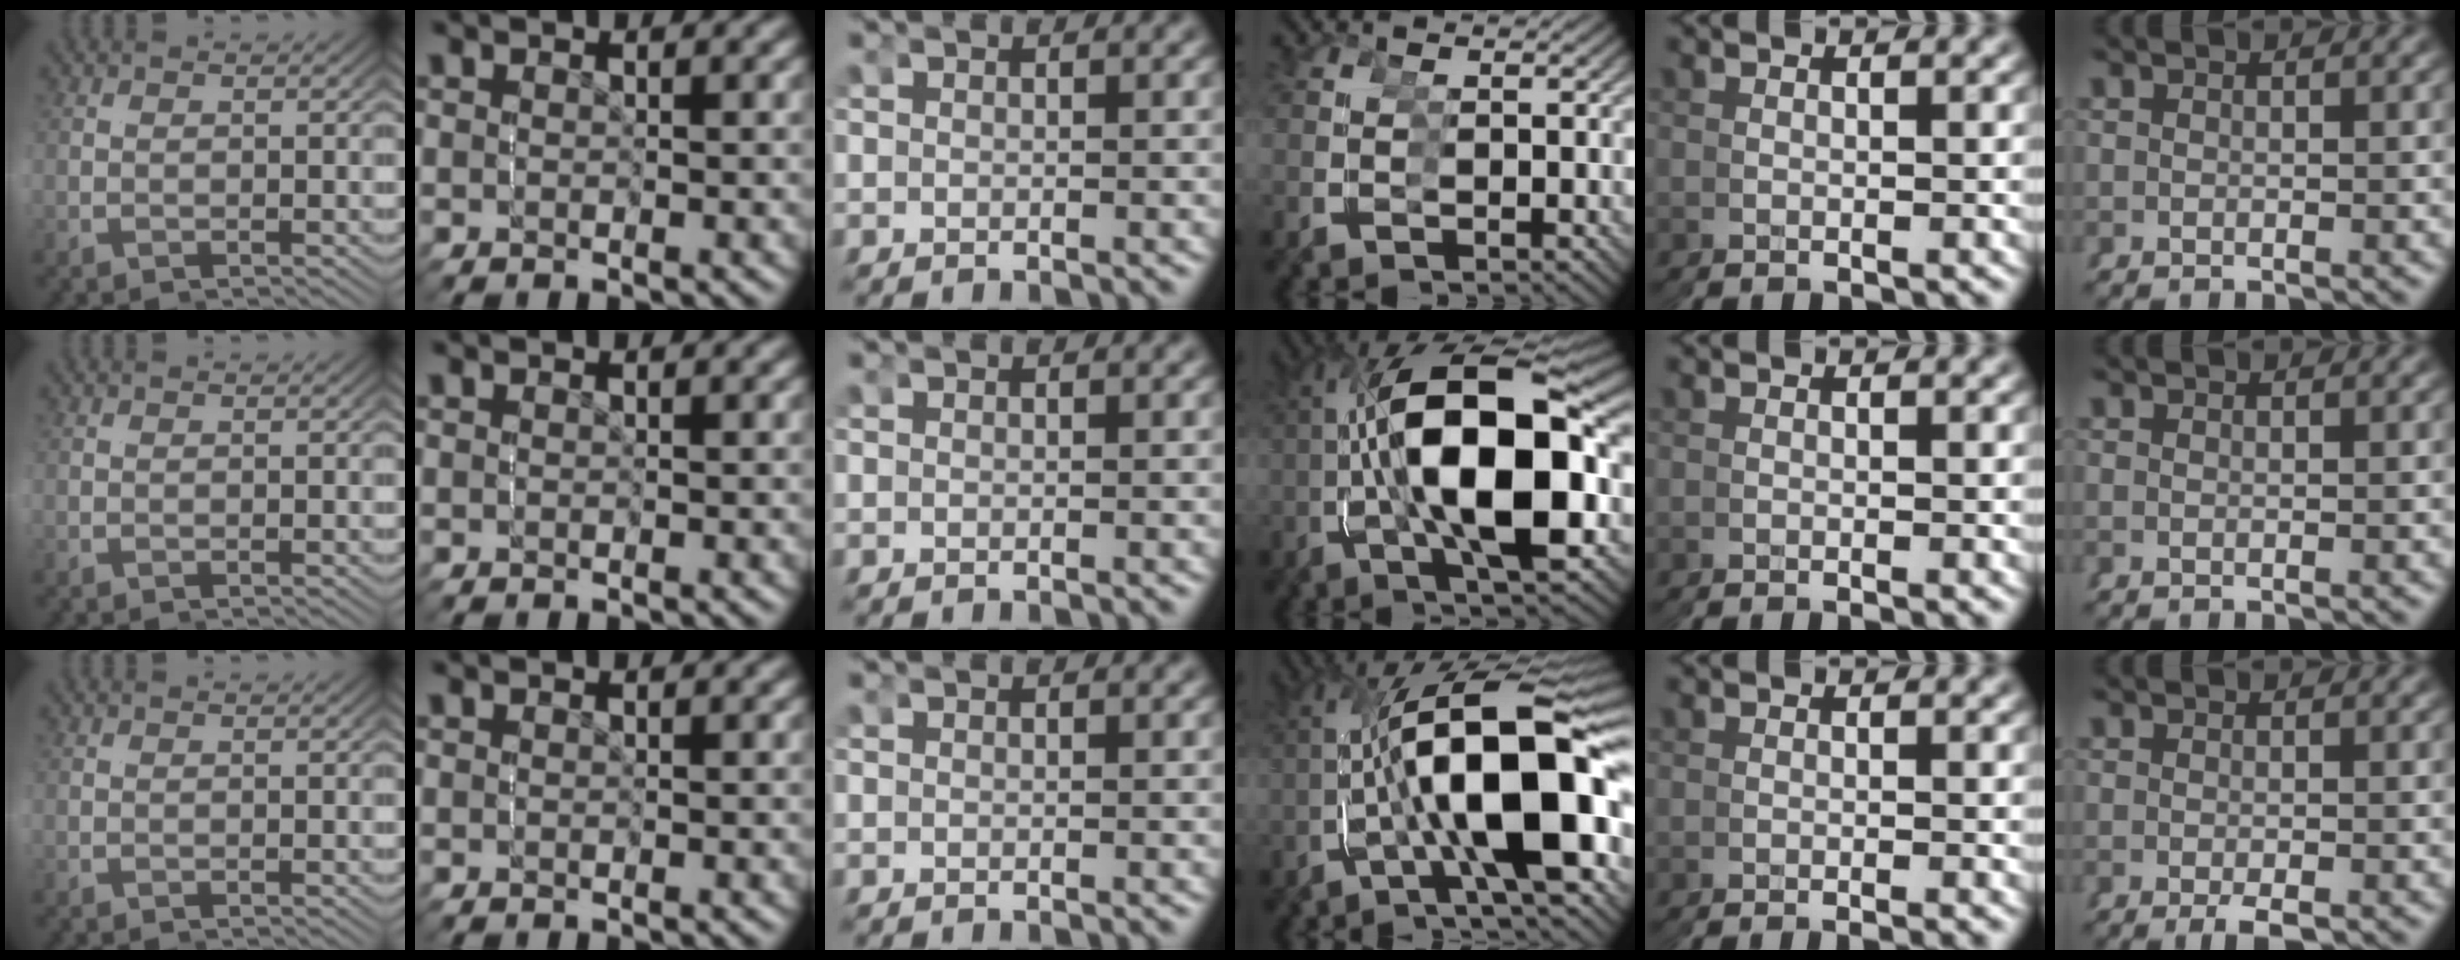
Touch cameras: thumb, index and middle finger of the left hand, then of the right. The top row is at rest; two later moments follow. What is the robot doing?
{"motion": "grasp_and_lifting", "object": "screwdriver"}